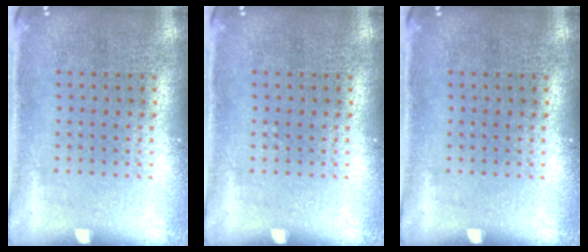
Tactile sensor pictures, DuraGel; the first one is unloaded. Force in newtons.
{"total": 0.0}
{"total": 0.0}